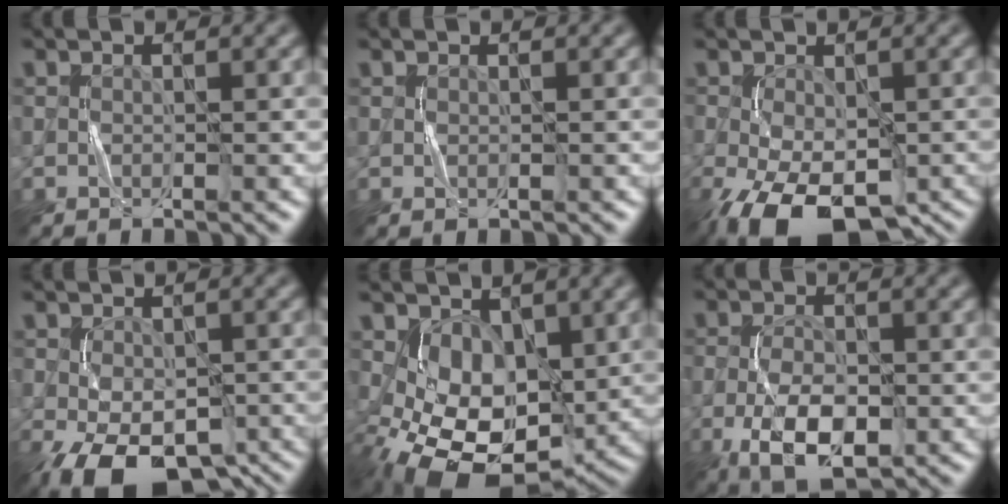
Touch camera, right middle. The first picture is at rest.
{"total": 0.0}
{"total": 10.4, "force": [-5.3, 5.1, 7.3], "torque": [-0.148, -0.038, -0.080]}
{"total": 9.4, "force": [-5.1, 4.9, 6.2], "torque": [-0.117, -0.032, -0.068]}
{"total": 7.6, "force": [-0.4, 5.0, 5.7], "torque": [-0.102, -0.016, 0.003]}
{"total": 6.2, "force": [-2.3, 2.9, 4.9], "torque": [-0.094, -0.003, -0.045]}